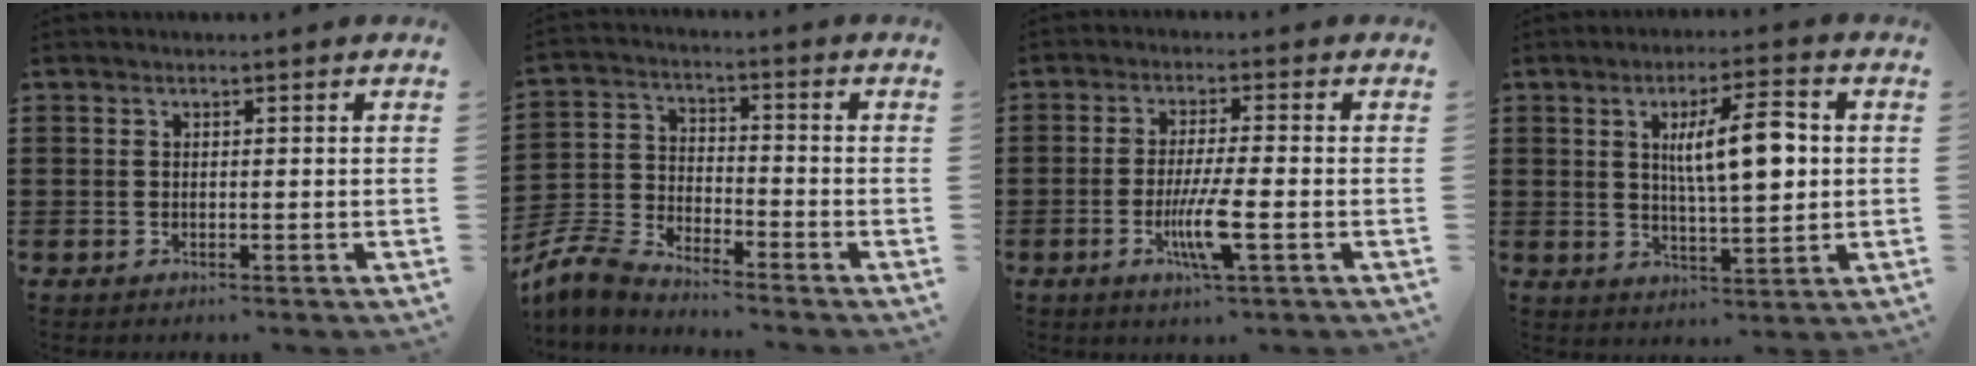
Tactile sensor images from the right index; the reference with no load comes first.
{"total": 6.4, "force": [-6.1, 1.0, 1.5], "torque": [-0.065, -0.007, -0.132]}
{"total": 7.0, "force": [-2.1, 0.8, 6.7], "torque": [-0.137, -0.019, -0.043]}
{"total": 9.3, "force": [1.7, 2.5, 8.8], "torque": [-0.151, 0.002, 0.024]}